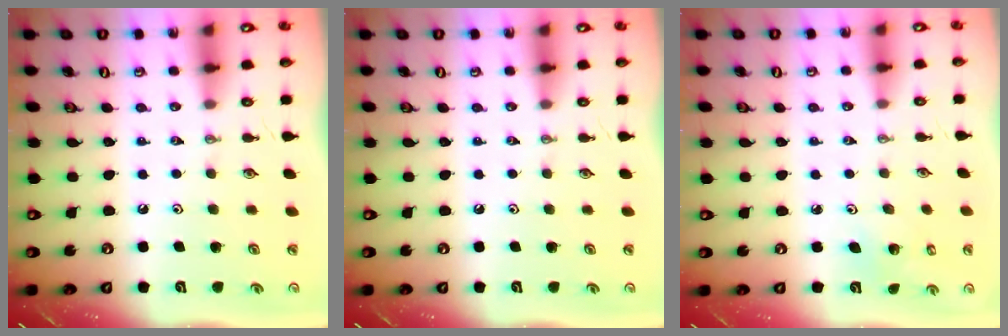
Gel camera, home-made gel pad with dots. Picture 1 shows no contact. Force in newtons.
{"total": 0.0}
{"total": 2.3, "press": 2.3, "slide": 0.2}